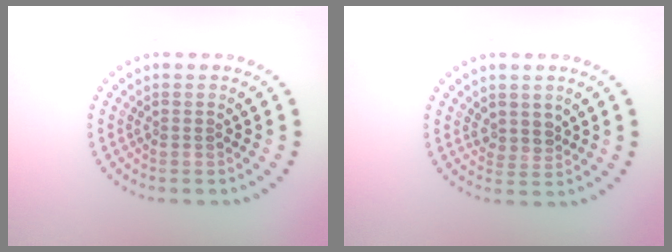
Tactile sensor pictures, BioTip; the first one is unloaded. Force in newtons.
{"total": 1.6, "press": 1.2, "slide": 1.0}